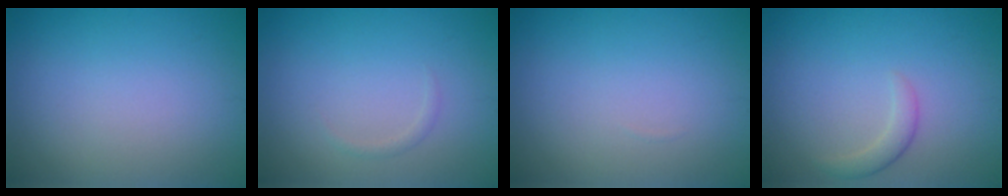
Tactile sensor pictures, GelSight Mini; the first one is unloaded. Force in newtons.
{"total": 0.7, "press": 0.7, "slide": 0.0}
{"total": 0.0}
{"total": 1.5, "press": 1.5, "slide": 0.1}